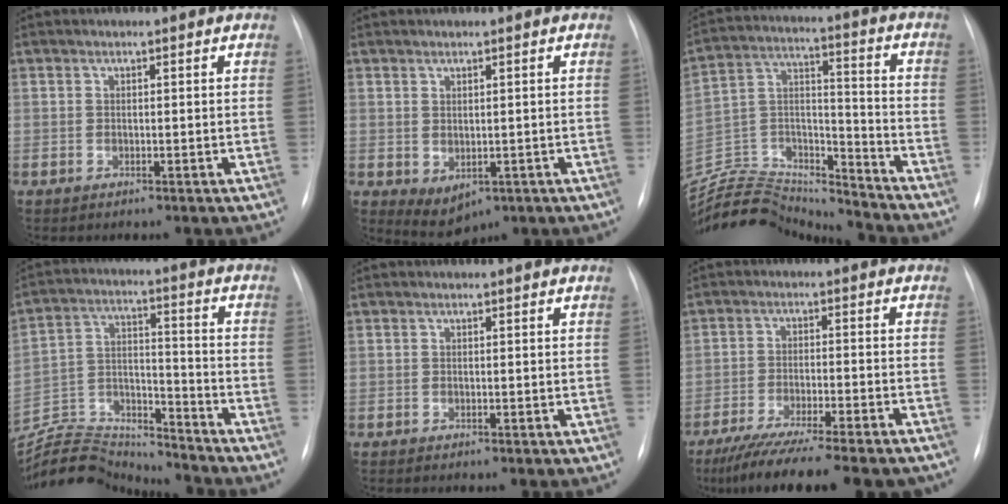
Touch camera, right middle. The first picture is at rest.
{"total": 4.1, "force": [-0.9, 2.5, 3.1], "torque": [-0.047, -0.008, 0.006]}
{"total": 20.9, "force": [-20.5, 2.3, 3.8], "torque": [-0.079, 0.033, -0.338]}
{"total": 15.0, "force": [-14.9, 0.6, 1.1], "torque": [-0.022, 0.031, -0.258]}
{"total": 0.0}
{"total": 17.6, "force": [-14.9, 1.7, 9.3], "torque": [-0.125, -0.029, -0.221]}